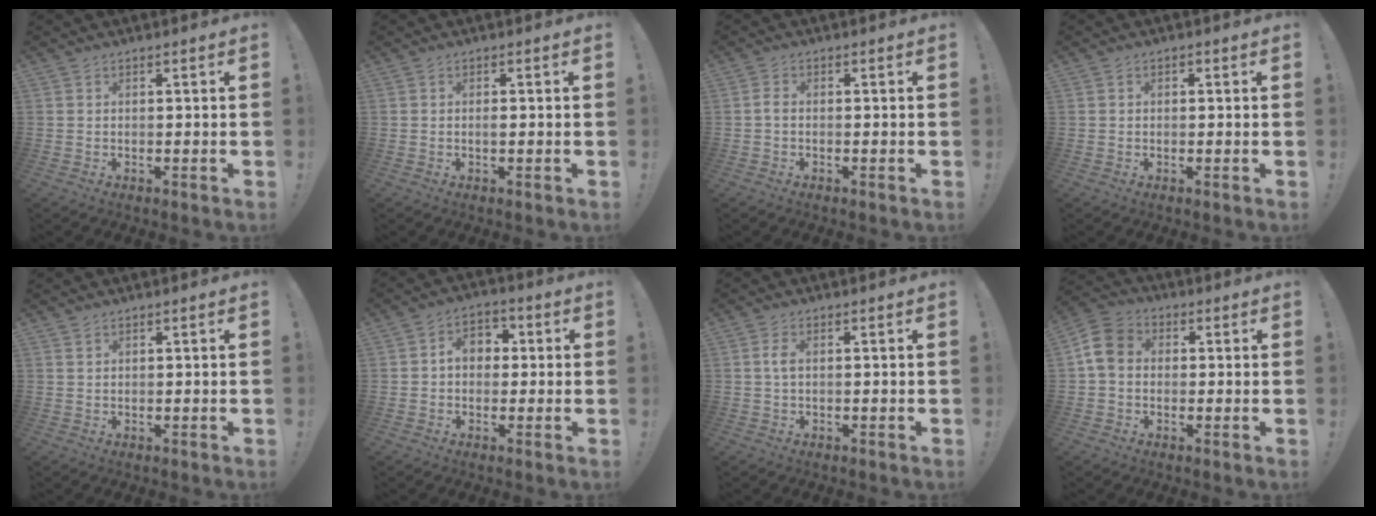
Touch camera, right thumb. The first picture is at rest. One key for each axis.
{"total": 0.9, "fx": -0.3, "fy": 0.2, "fz": 0.8, "tx": -0.008, "ty": -0.002, "tz": -0.007}
{"total": 1.5, "fx": -0.4, "fy": 0.7, "fz": 1.3, "tx": -0.022, "ty": 0.006, "tz": -0.008}
{"total": 0.9, "fx": -0.4, "fy": 0.8, "fz": 0.4, "tx": -0.007, "ty": 0.005, "tz": -0.006}
{"total": 0.9, "fx": 0.7, "fy": 0.5, "fz": 0.3, "tx": -0.001, "ty": -0.002, "tz": 0.012}
{"total": 7.2, "fx": 0.9, "fy": 5.5, "fz": 4.6, "tx": -0.070, "ty": 0.012, "tz": 0.016}
{"total": 2.5, "fx": 0.2, "fy": 1.3, "fz": 2.2, "tx": -0.045, "ty": 0.008, "tz": 0.003}
{"total": 8.9, "fx": 0.2, "fy": 7.0, "fz": 5.4, "tx": -0.094, "ty": 0.019, "tz": 0.011}